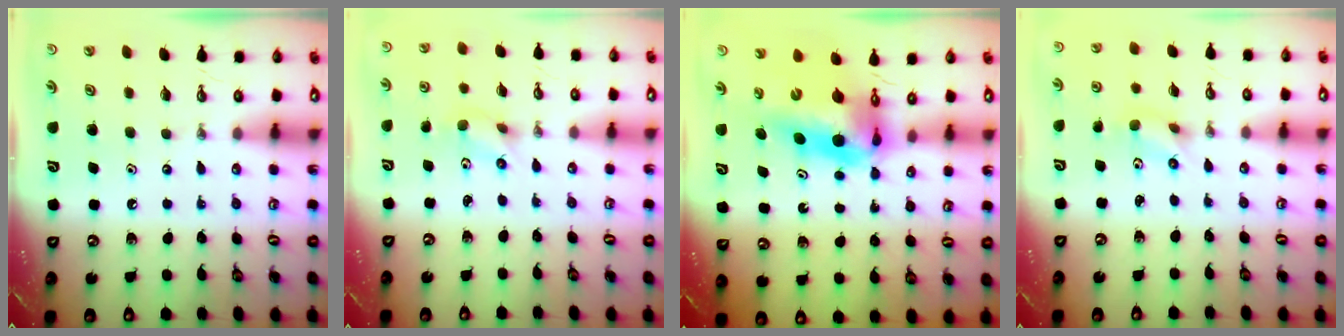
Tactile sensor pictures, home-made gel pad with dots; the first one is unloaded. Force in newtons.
{"total": 2.0, "press": 1.8, "slide": 0.9}
{"total": 11.1, "press": 10.6, "slide": 3.2}
{"total": 1.9, "press": 1.7, "slide": 0.7}